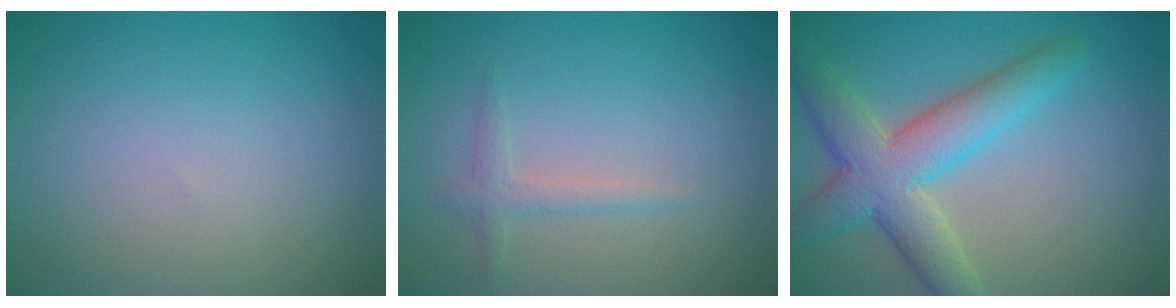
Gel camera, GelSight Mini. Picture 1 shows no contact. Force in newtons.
{"total": 1.4, "press": 1.4, "slide": 0.0}
{"total": 6.9, "press": 6.9, "slide": 0.4}